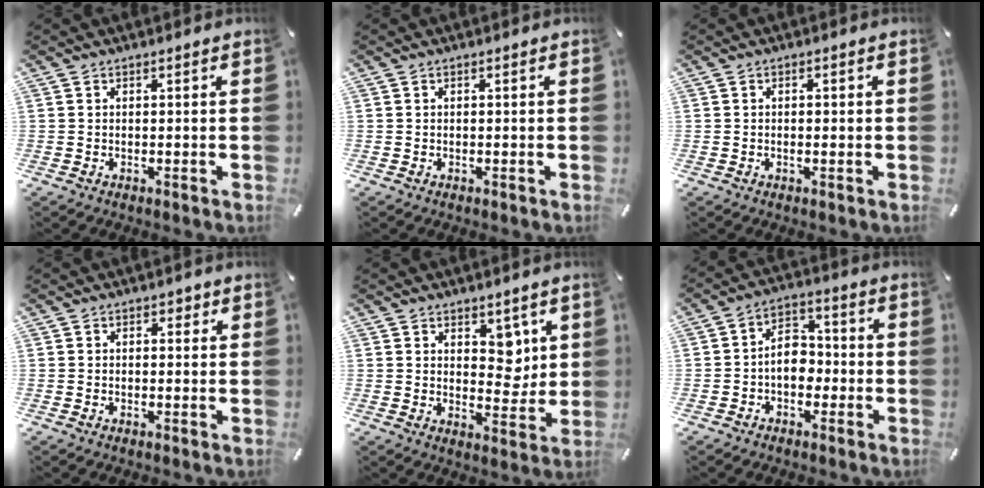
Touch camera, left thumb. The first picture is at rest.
{"total": 0.0}
{"total": 1.1, "force": [-0.3, 0.3, 1.0], "torque": [-0.019, 0.001, -0.006]}
{"total": 1.3, "force": [0.2, 1.0, 0.8], "torque": [0.000, 0.000, -0.002]}
{"total": 6.7, "force": [2.9, 5.0, 3.4], "torque": [-0.017, -0.022, 0.045]}
{"total": 7.7, "force": [-1.7, 5.6, 5.0], "torque": [-0.093, 0.016, -0.033]}